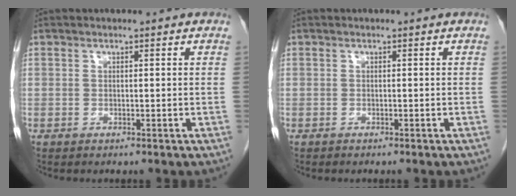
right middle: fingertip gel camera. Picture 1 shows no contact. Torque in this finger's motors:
{"motor_torque": [-0.36, -0.25, -0.07, 0.00]}